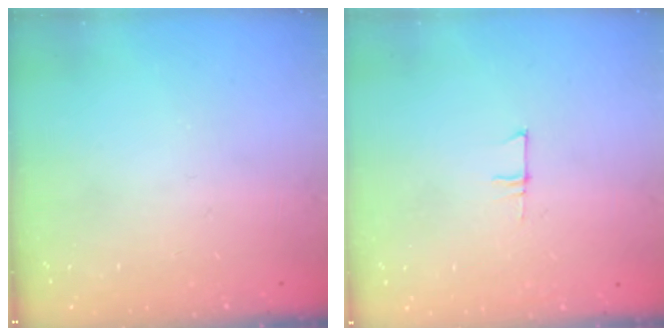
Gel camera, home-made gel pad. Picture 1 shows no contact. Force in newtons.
{"total": 4.8, "press": 4.8, "slide": 0.3}